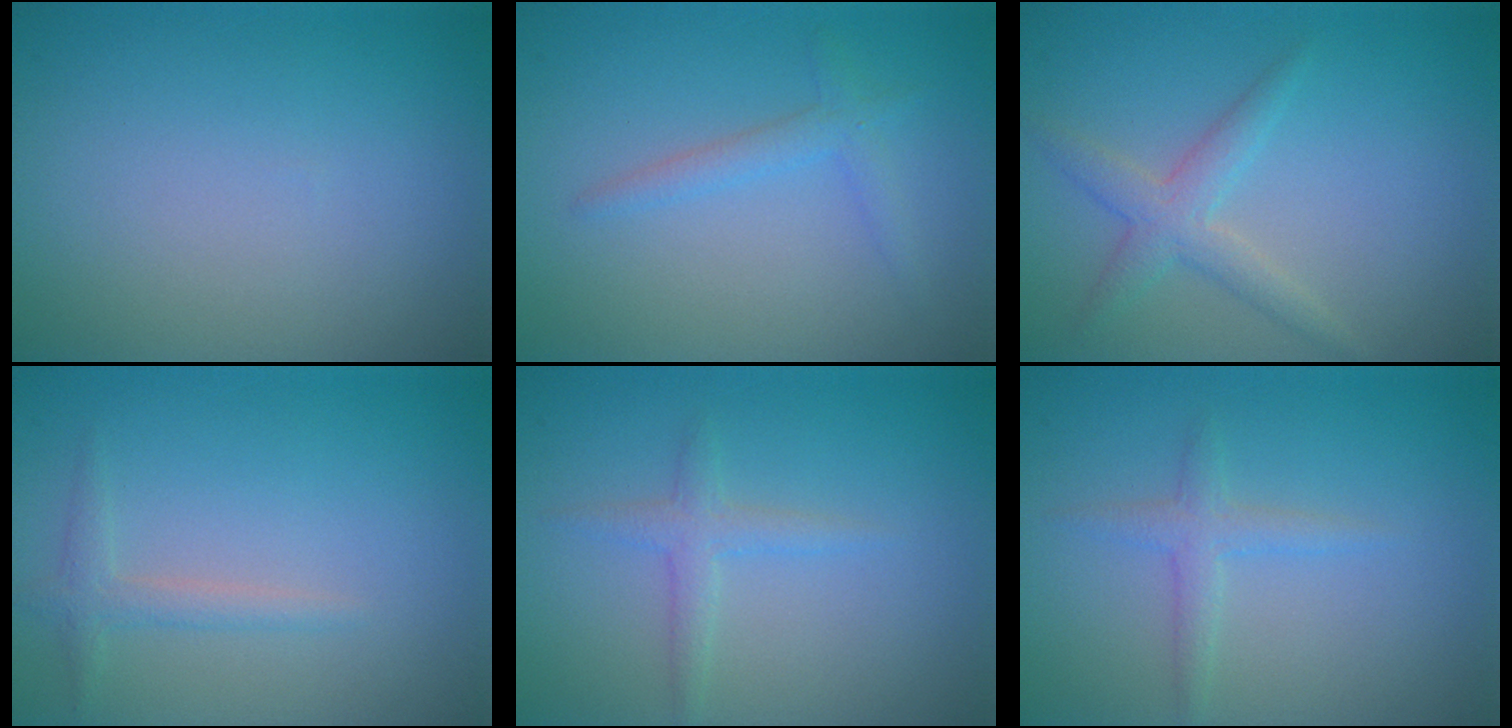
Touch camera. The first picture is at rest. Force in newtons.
{"total": 1.6, "press": 1.6, "slide": 0.1}
{"total": 2.5, "press": 2.5, "slide": 0.1}
{"total": 1.5, "press": 1.5, "slide": 0.0}
{"total": 1.7, "press": 1.7, "slide": 0.1}
{"total": 1.7, "press": 1.7, "slide": 0.1}